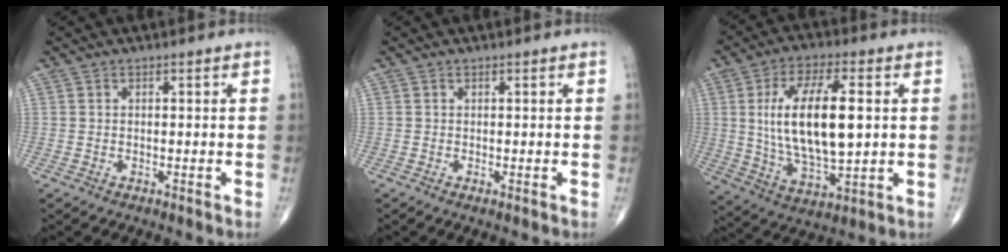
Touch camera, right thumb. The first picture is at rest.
{"total": 0.0}
{"total": 18.1, "force": [2.4, 7.5, 16.3], "torque": [-0.290, -0.009, 0.047]}